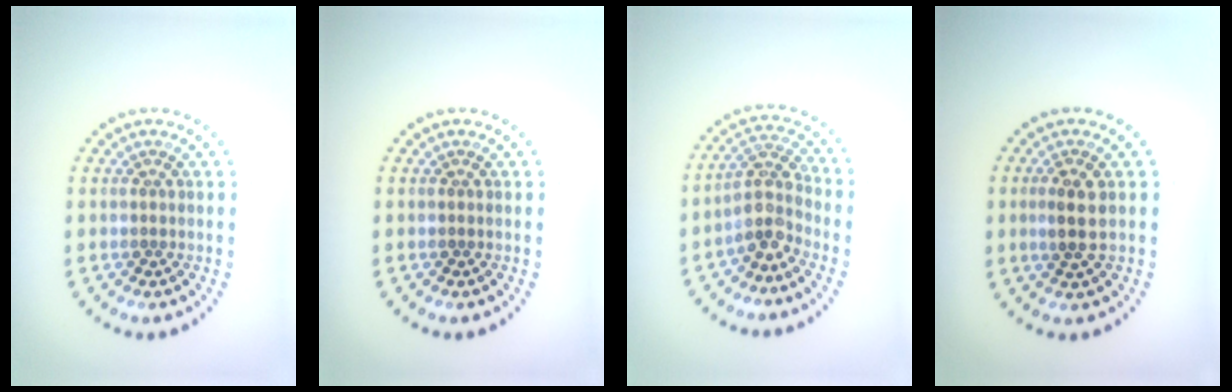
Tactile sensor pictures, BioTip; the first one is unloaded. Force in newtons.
{"total": 0.0}
{"total": 3.6, "press": 2.8, "slide": 2.2}
{"total": 2.4, "press": 2.4, "slide": 0.7}